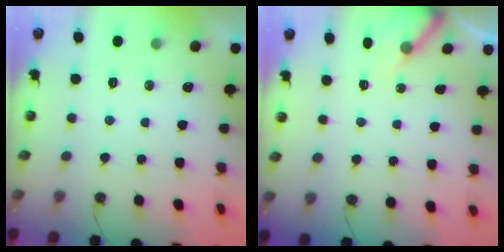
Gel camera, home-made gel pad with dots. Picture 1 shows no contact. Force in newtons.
{"total": 3.6, "press": 3.6, "slide": 0.3}